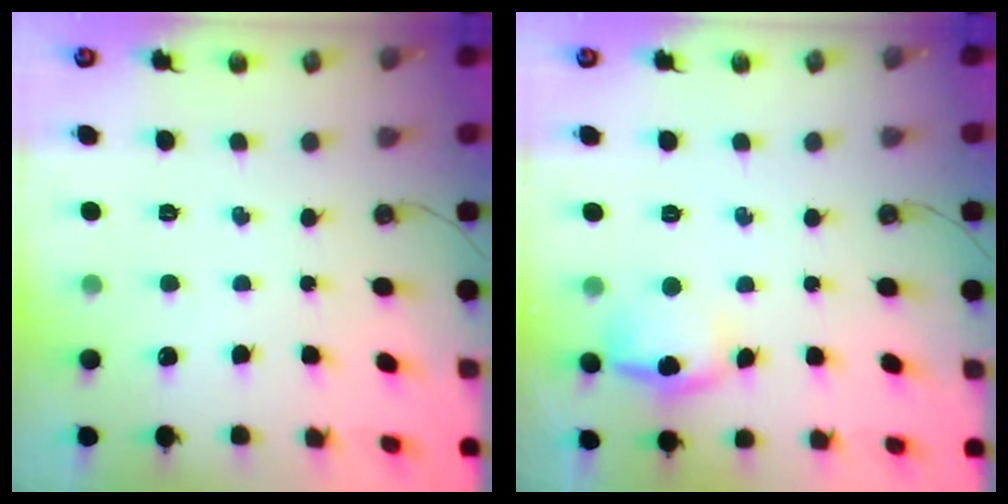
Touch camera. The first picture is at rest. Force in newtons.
{"total": 10.2, "press": 10.1, "slide": 1.4}